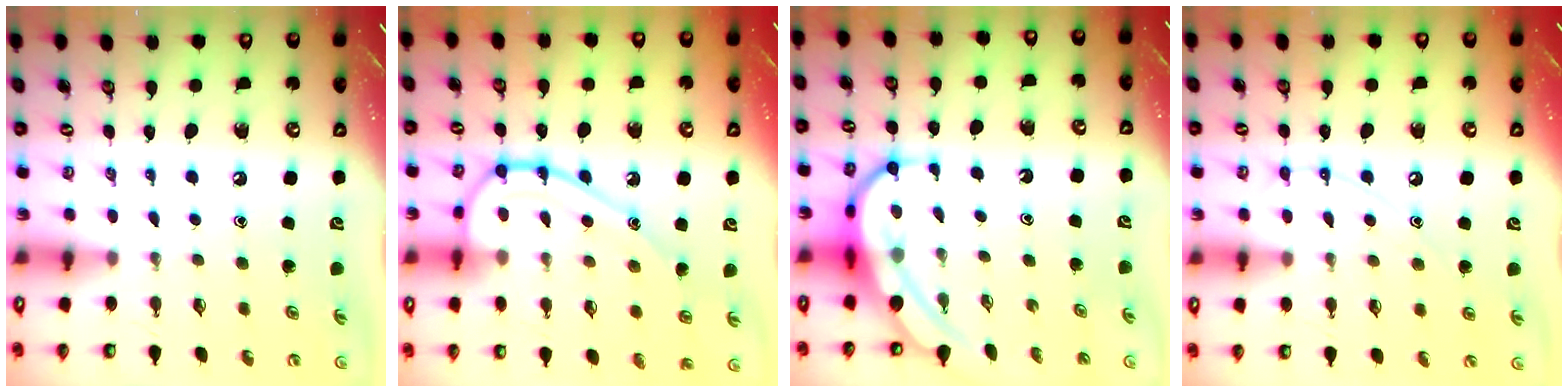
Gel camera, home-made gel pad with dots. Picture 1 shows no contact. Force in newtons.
{"total": 13.7, "press": 13.7, "slide": 0.0}
{"total": 8.4, "press": 8.3, "slide": 0.5}
{"total": 7.7, "press": 7.6, "slide": 0.8}